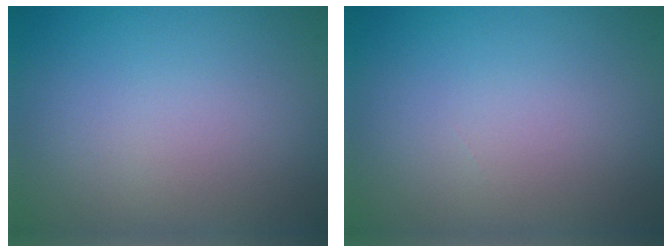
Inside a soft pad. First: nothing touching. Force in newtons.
{"total": 0.0}